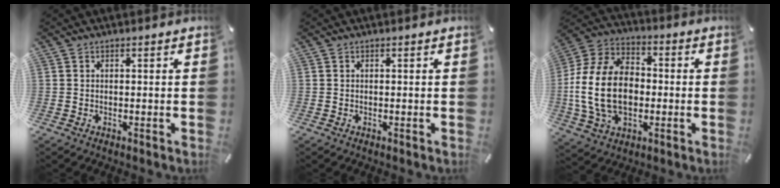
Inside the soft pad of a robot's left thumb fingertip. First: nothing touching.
{"total": 0.0}
{"total": 18.8, "force": [-2.0, 13.4, 13.0], "torque": [-0.302, 0.012, -0.040]}